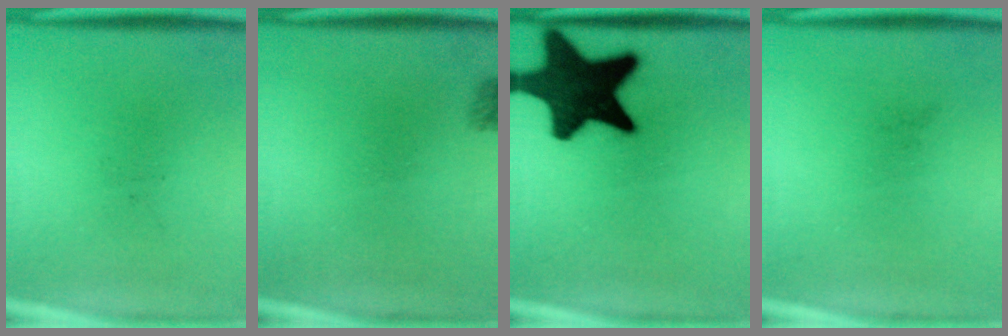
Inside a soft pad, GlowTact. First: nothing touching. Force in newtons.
{"total": 1.6}
{"total": 18.6}
{"total": 0.0}